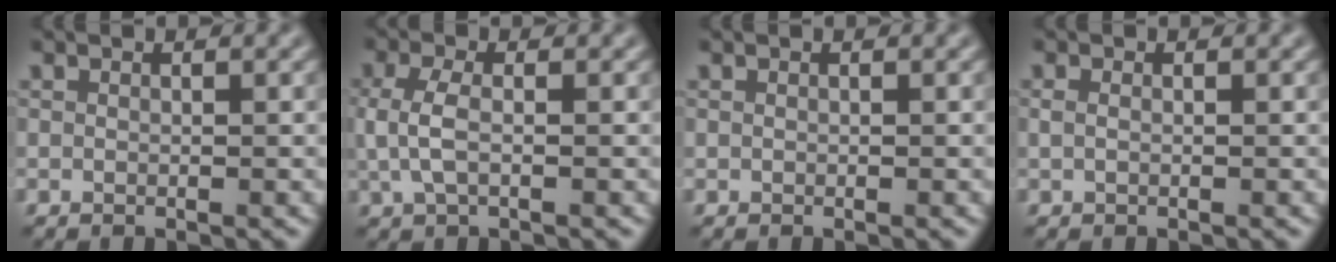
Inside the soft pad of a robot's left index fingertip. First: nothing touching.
{"total": 2.8, "force": [0.0, 1.3, 2.5], "torque": [-0.063, 0.001, -0.002]}
{"total": 0.0}
{"total": 0.6, "force": [0.1, 0.4, 0.5], "torque": [-0.015, -0.001, 0.000]}